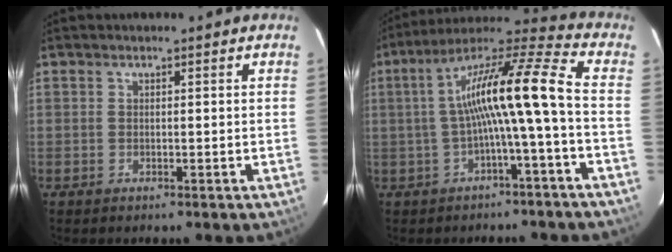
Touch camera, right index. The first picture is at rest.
{"total": 14.6, "force": [-1.8, 0.1, 14.5], "torque": [-0.262, 0.019, -0.036]}